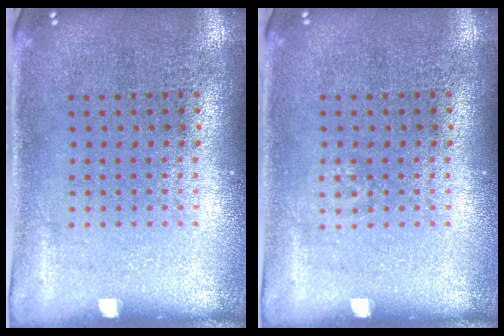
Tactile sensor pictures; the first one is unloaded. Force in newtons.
{"total": 0.7, "press": 0.7, "slide": 0.1}